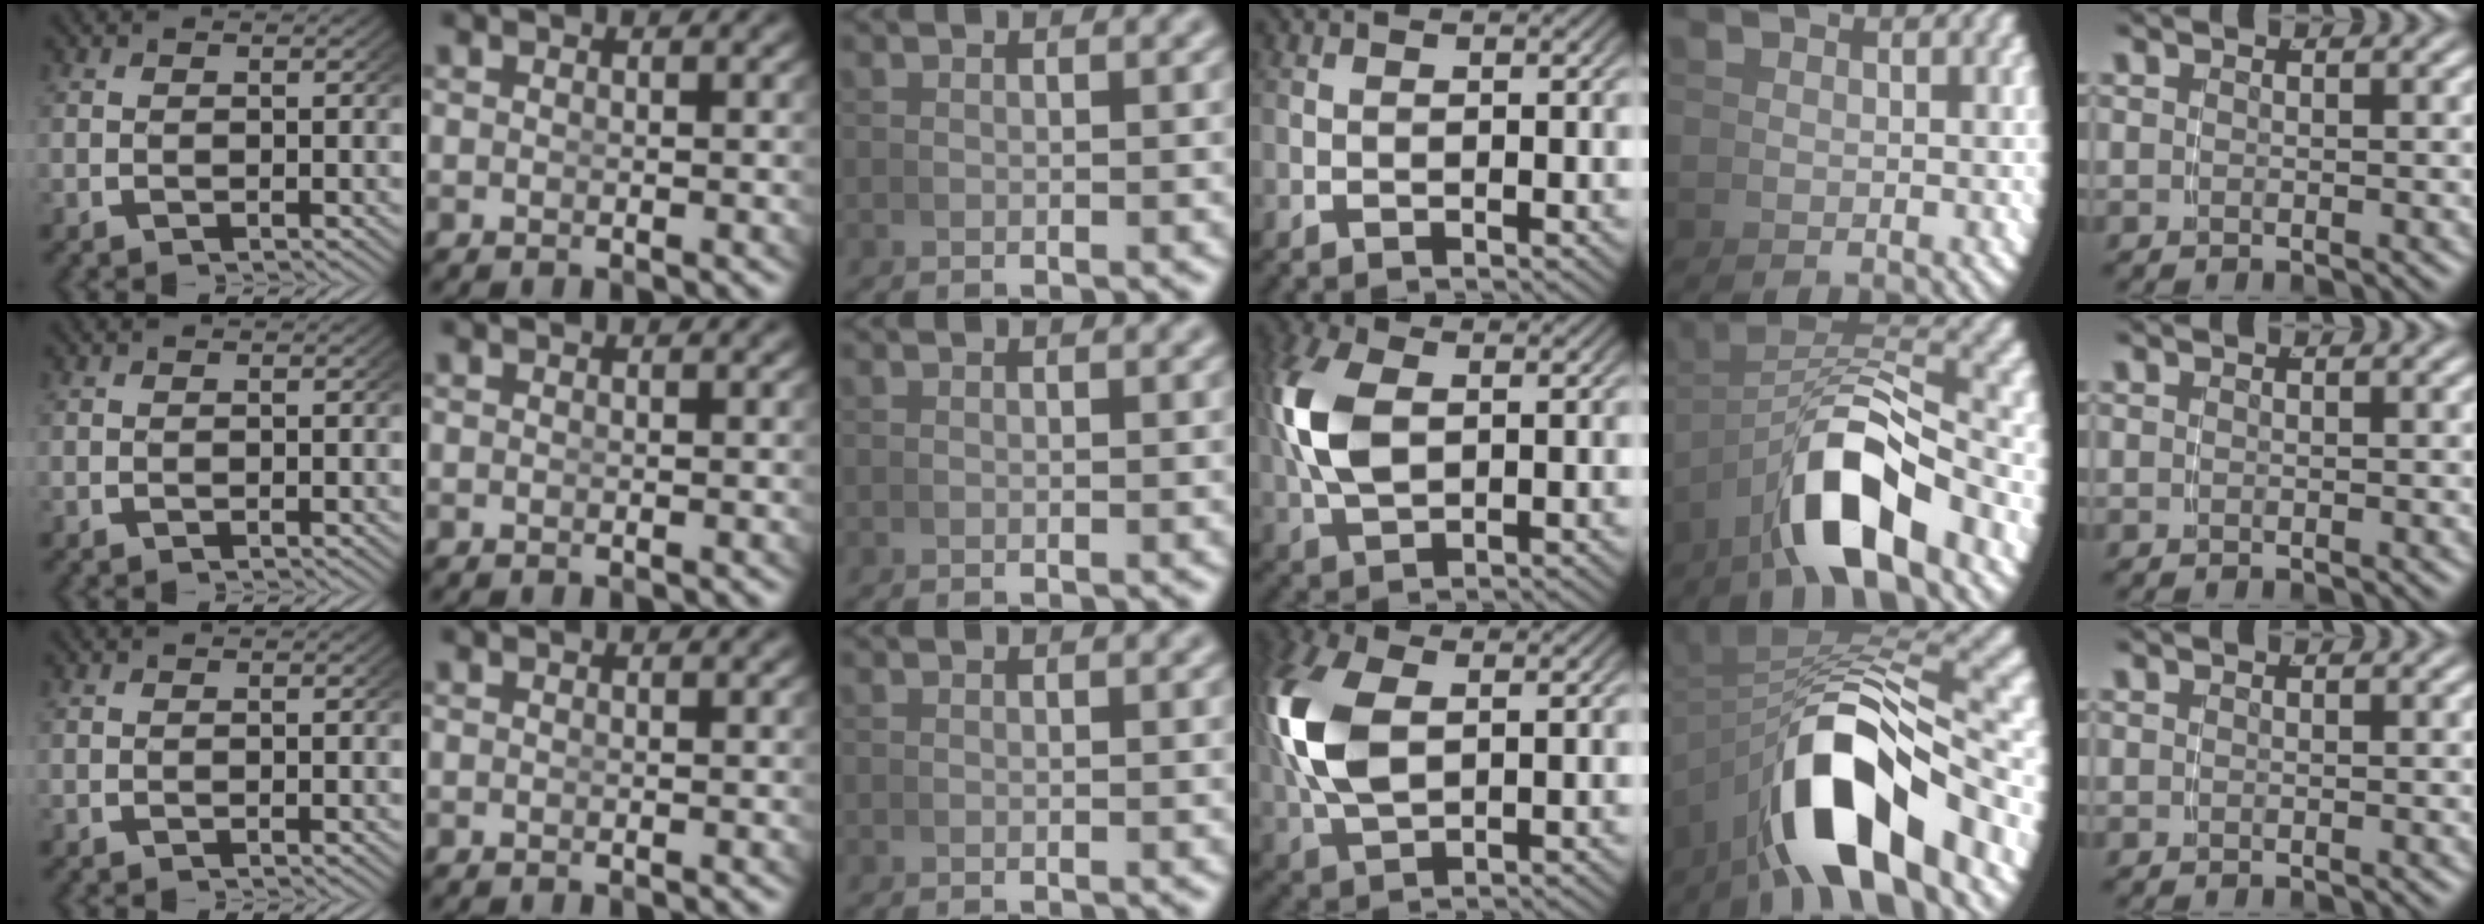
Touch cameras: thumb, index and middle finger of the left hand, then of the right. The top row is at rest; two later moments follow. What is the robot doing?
{"motion": "grasp_and_lifting", "object": "pen"}